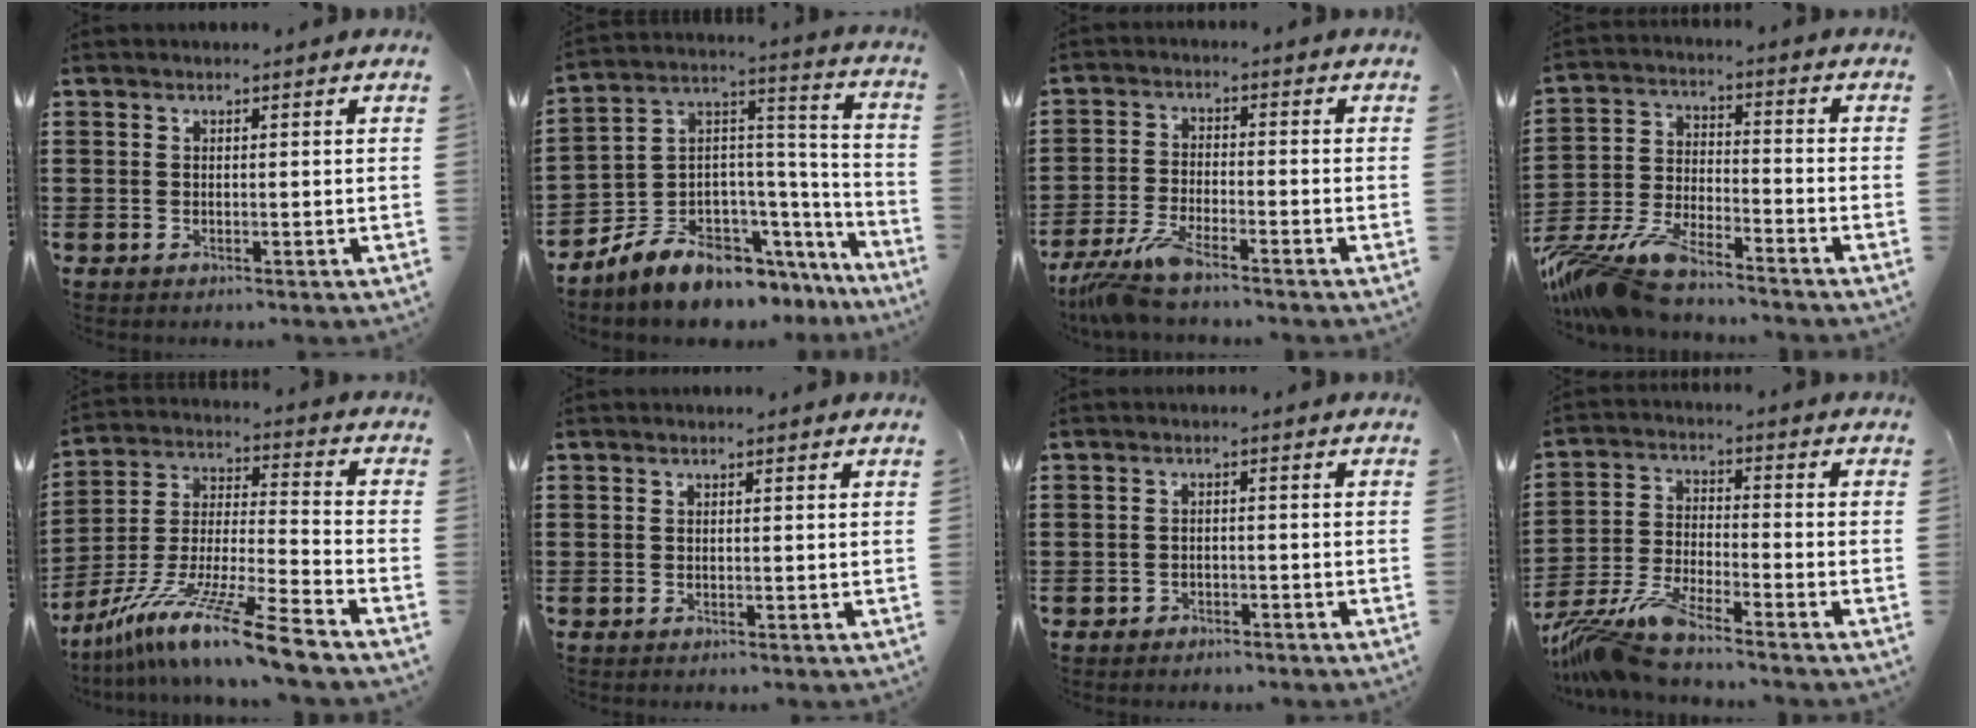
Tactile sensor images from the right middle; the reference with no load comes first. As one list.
[{"total": 7.5, "force": [-6.3, 3.6, 1.9], "torque": [-0.064, -0.007, -0.126]}, {"total": 5.9, "force": [-5.0, 0.4, 3.1], "torque": [-0.084, -0.017, -0.100]}, {"total": 9.5, "force": [-8.7, 1.5, 3.6], "torque": [-0.088, 0.002, -0.175]}, {"total": 13.6, "force": [-10.9, -0.5, 8.1], "torque": [-0.149, 0.010, -0.207]}, {"total": 0.0}, {"total": 1.5, "force": [-1.4, 0.6, 0.0], "torque": [-0.005, 0.002, -0.032]}, {"total": 8.3, "force": [-7.5, 0.6, 3.5], "torque": [-0.087, -0.009, -0.150]}]